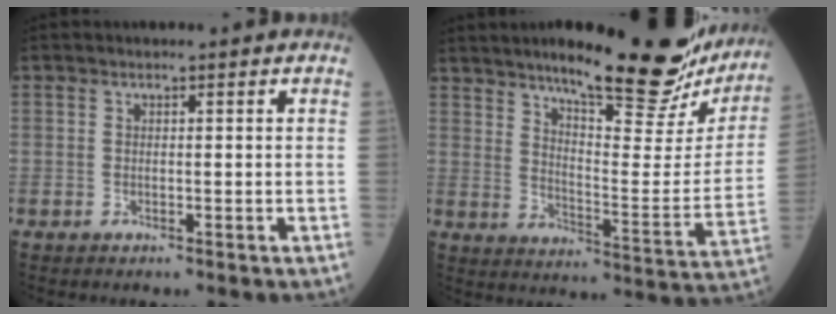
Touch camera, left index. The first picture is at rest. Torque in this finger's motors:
{"motor_torque": [1.07, -1.07, 0.69, 0.17]}